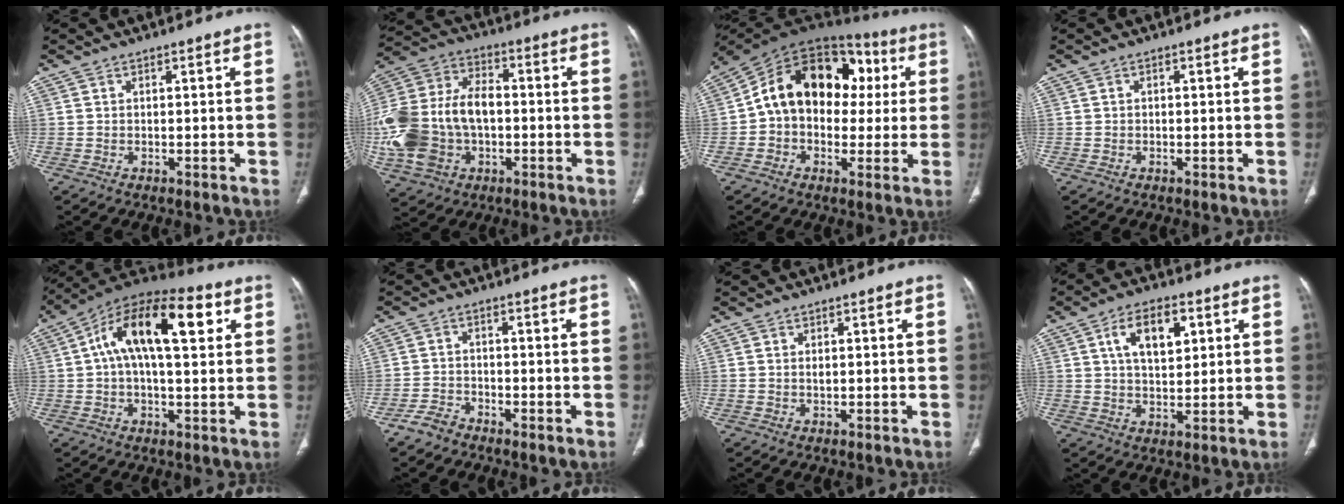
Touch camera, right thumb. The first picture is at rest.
{"total": 22.1, "force": [-2.8, 15.0, 16.0], "torque": [-0.360, 0.022, -0.043]}
{"total": 19.7, "force": [2.4, 14.2, 13.4], "torque": [-0.180, 0.049, 0.030]}
{"total": 0.0}
{"total": 18.6, "force": [5.1, 8.3, 15.8], "torque": [-0.248, 0.032, 0.073]}
{"total": 3.0, "force": [-2.6, 1.4, 0.7], "torque": [-0.015, 0.012, -0.052]}
{"total": 0.7, "force": [0.2, 0.4, 0.5], "torque": [-0.010, 0.001, 0.005]}
{"total": 9.4, "force": [3.3, 5.0, 7.2], "torque": [-0.101, -0.007, 0.054]}